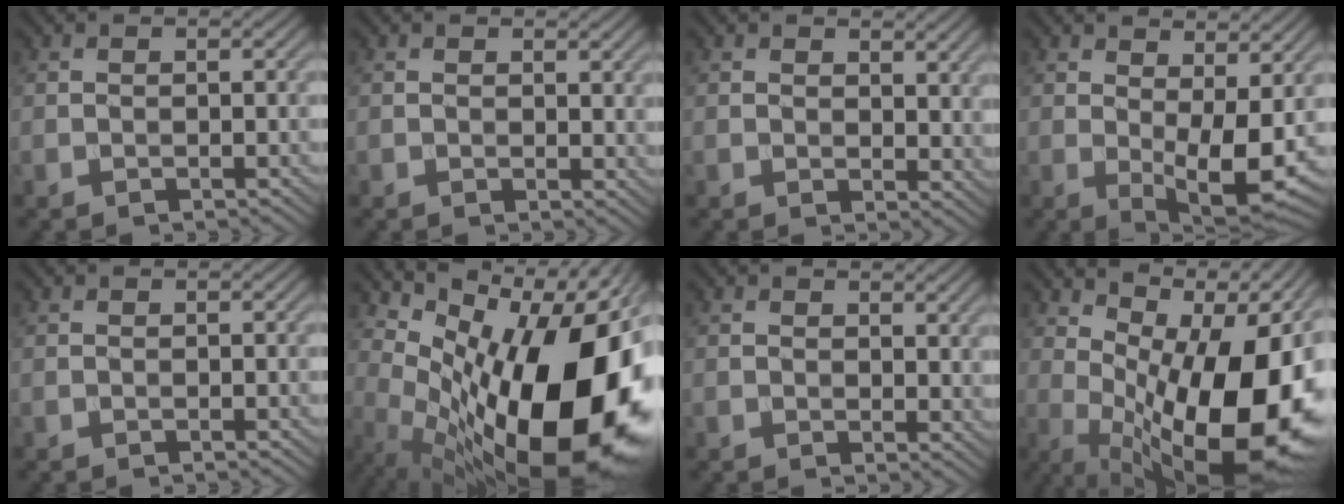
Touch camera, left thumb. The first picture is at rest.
{"total": 1.2, "force": [0.8, 0.7, 0.7], "torque": [-0.009, -0.003, 0.015]}
{"total": 3.4, "force": [2.2, 2.1, 1.7], "torque": [-0.031, -0.005, 0.040]}
{"total": 8.3, "force": [1.1, 3.5, 7.5], "torque": [-0.121, -0.011, 0.024]}
{"total": 0.0}
{"total": 20.7, "force": [-2.8, 10.5, 17.7], "torque": [-0.256, -0.043, -0.025]}
{"total": 2.2, "force": [1.4, 1.3, 1.1], "torque": [-0.018, -0.003, 0.026]}
{"total": 19.2, "force": [0.5, 8.7, 17.1], "torque": [-0.223, -0.002, 0.018]}